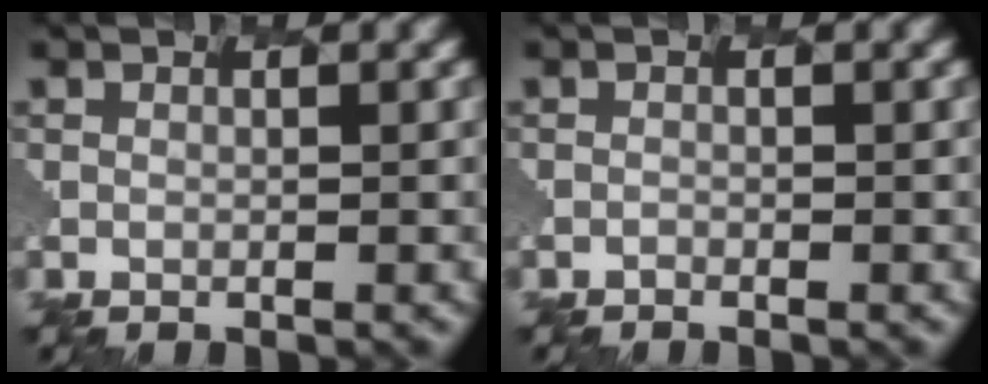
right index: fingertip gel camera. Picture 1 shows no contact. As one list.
[{"total": 1.2, "force": [-1.1, -0.2, -0.4], "torque": [-0.001, 0.004, -0.019]}]